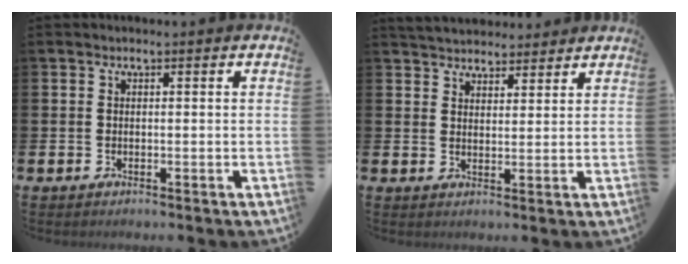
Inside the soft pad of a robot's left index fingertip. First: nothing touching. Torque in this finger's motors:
{"motor_torque": [1.07, -1.07, 0.25, 0.04]}